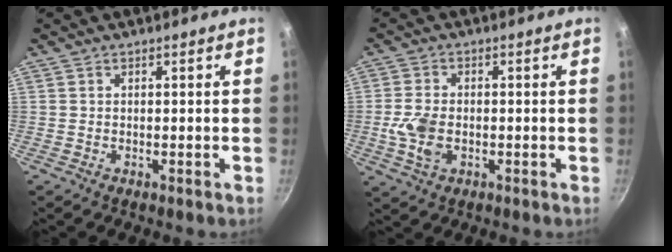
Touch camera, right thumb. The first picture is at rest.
{"total": 6.7, "force": [-1.2, 4.1, 5.1], "torque": [-0.109, 0.003, -0.022]}